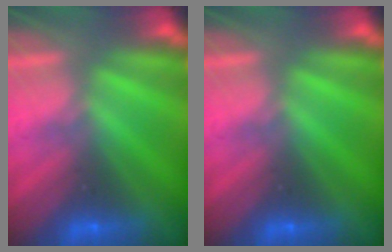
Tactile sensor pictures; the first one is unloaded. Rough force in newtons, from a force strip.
{"total": 0.0}